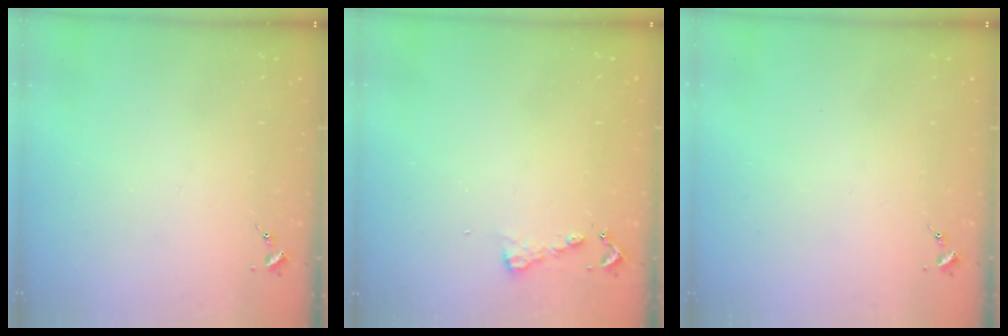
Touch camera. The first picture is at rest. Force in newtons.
{"total": 4.6, "press": 4.6, "slide": 0.4}
{"total": 0.0}